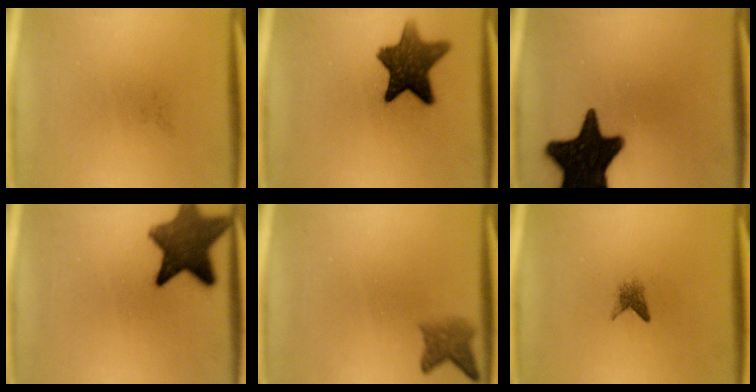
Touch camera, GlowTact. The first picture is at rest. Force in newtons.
{"total": 11.0}
{"total": 18.6}
{"total": 10.5}
{"total": 2.9}
{"total": 1.5}